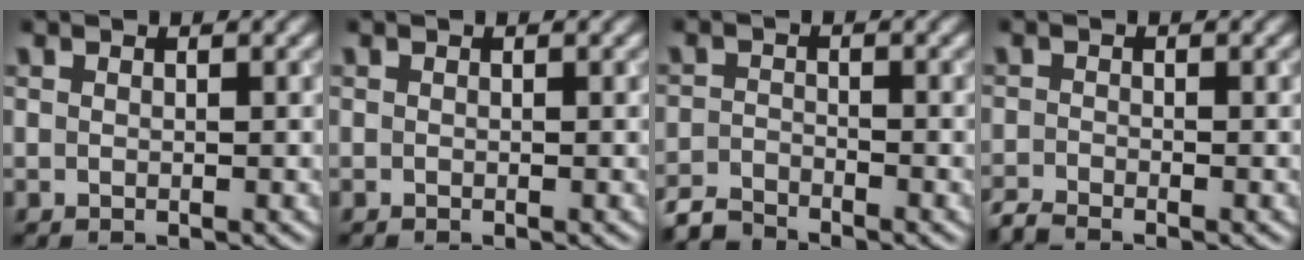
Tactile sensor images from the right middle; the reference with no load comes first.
{"total": 0.0}
{"total": 2.5, "force": [-2.5, 0.3, 0.4], "torque": [-0.008, -0.005, -0.056]}
{"total": 1.8, "force": [-1.7, 0.1, 0.6], "torque": [-0.012, -0.008, -0.040]}